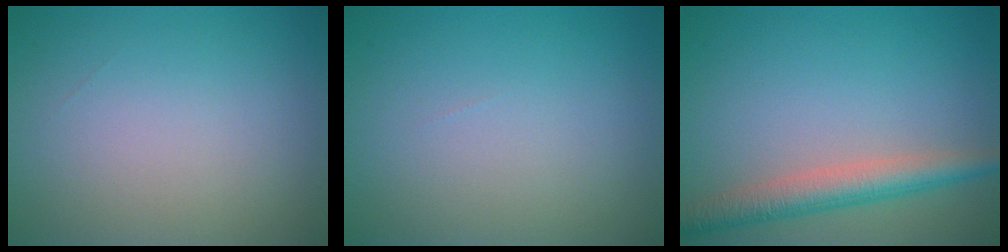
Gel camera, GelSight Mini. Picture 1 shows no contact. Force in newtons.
{"total": 0.0}
{"total": 4.1, "press": 4.1, "slide": 0.1}